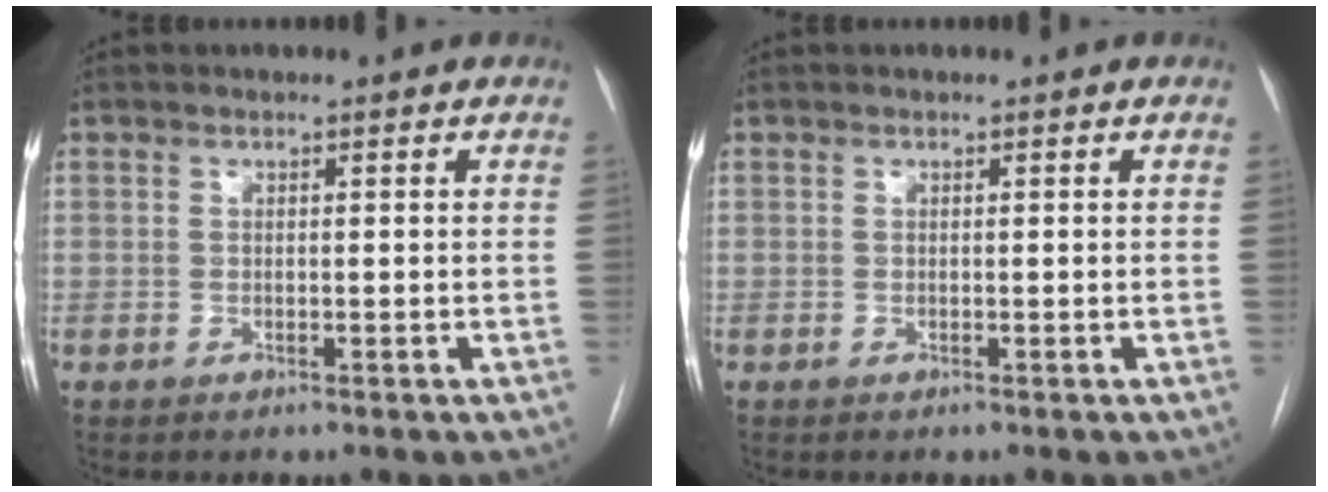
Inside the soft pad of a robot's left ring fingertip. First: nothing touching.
{"total": 0.0}